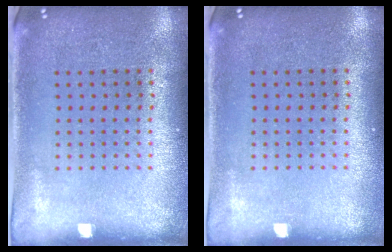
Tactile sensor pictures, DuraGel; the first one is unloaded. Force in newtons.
{"total": 0.0}